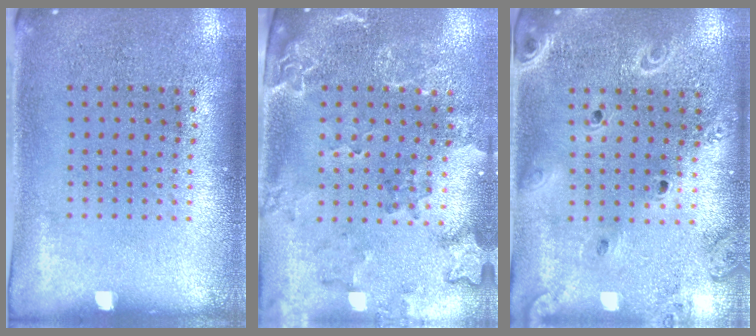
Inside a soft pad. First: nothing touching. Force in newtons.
{"total": 2.1, "press": 2.0, "slide": 0.8}
{"total": 2.1, "press": 1.9, "slide": 0.8}